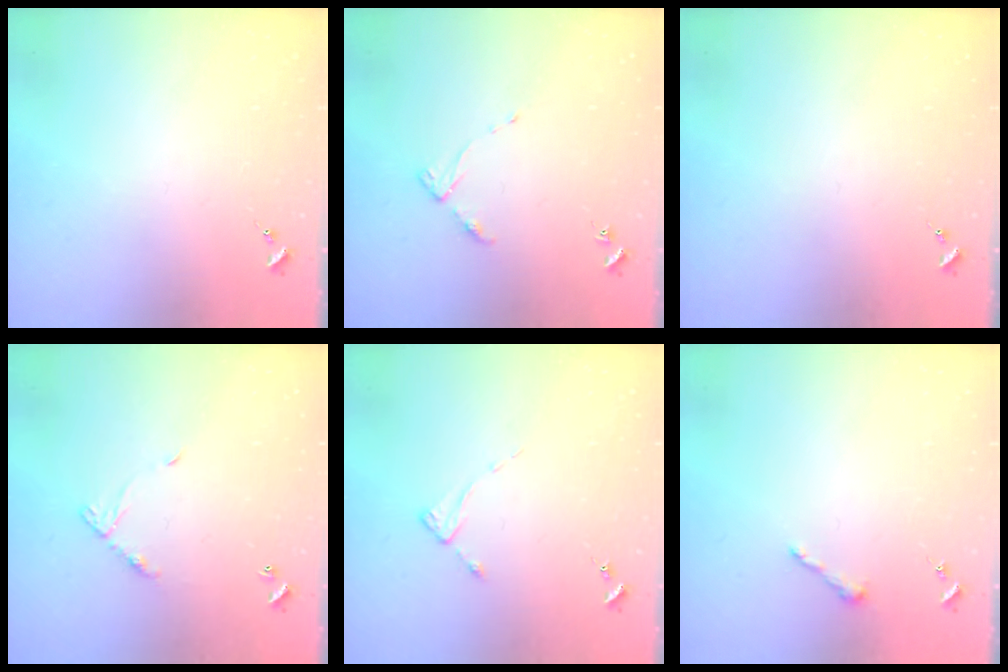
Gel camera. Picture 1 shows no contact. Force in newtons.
{"total": 3.8, "press": 3.8, "slide": 0.5}
{"total": 0.0}
{"total": 6.9, "press": 6.8, "slide": 0.6}
{"total": 2.0, "press": 2.0, "slide": 0.3}
{"total": 3.6, "press": 3.6, "slide": 0.4}